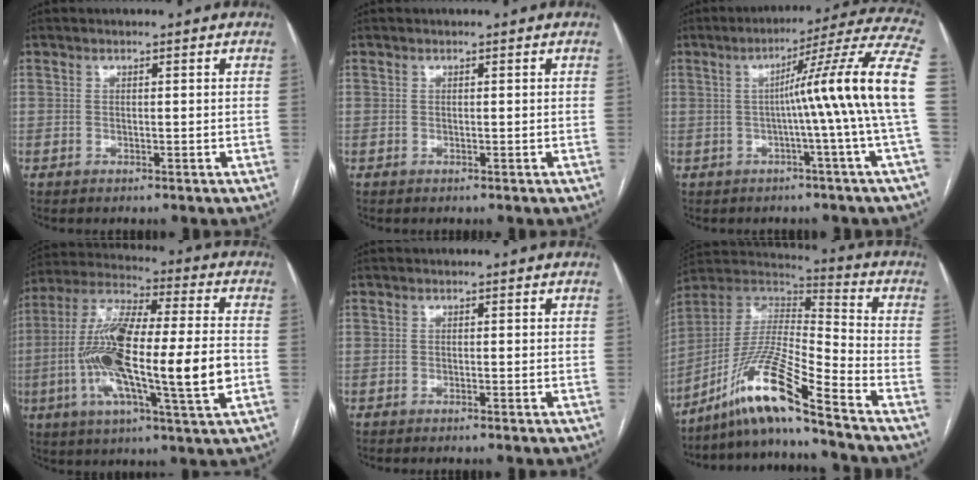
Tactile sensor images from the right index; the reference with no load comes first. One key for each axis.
{"total": 0.0}
{"total": 15.0, "fx": -0.8, "fy": -2.7, "fz": 14.7, "tx": -0.180, "ty": 0.020, "tz": -0.020}
{"total": 21.1, "fx": -3.5, "fy": 2.6, "fz": 20.6, "tx": -0.386, "ty": 0.000, "tz": -0.064}
{"total": 0.7, "fx": -0.6, "fy": -0.2, "fz": 0.4, "tx": -0.008, "ty": 0.002, "tz": -0.011}
{"total": 14.6, "fx": -10.7, "fy": -0.9, "fz": 9.9, "tx": -0.196, "ty": 0.003, "tz": -0.199}